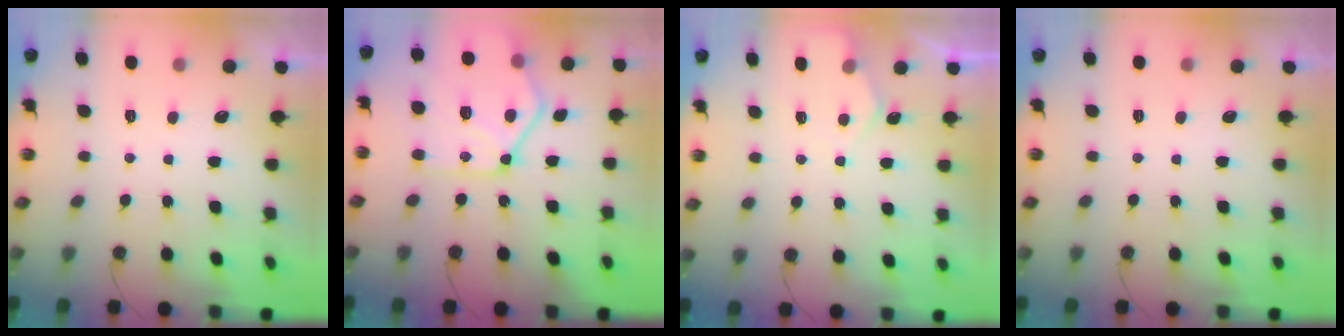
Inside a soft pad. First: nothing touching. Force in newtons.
{"total": 17.3, "press": 17.2, "slide": 1.5}
{"total": 5.1, "press": 5.0, "slide": 0.7}
{"total": 0.0}